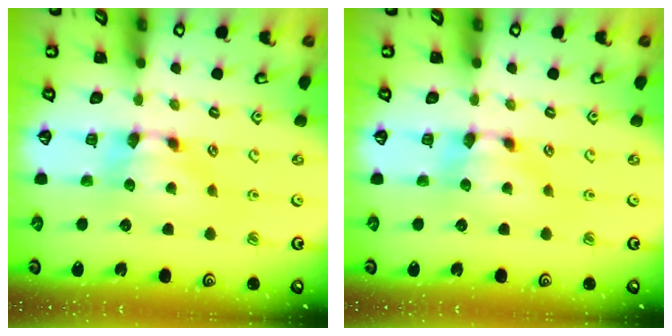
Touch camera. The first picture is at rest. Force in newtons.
{"total": 0.0}